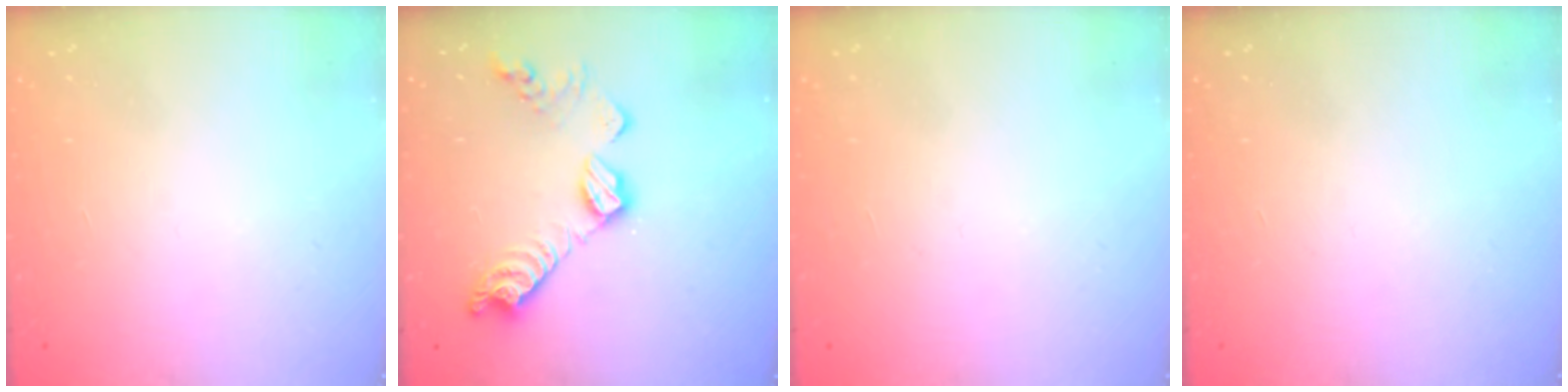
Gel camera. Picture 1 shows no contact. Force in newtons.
{"total": 13.8, "press": 13.8, "slide": 0.9}
{"total": 0.0}
{"total": 0.0}